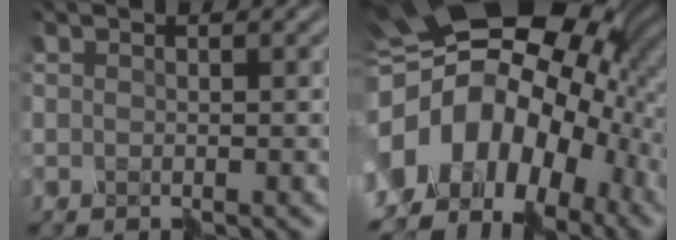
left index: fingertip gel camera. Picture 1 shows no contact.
{"total": 17.1, "force": [-5.2, 11.8, 11.3], "torque": [-0.201, 0.010, -0.093]}